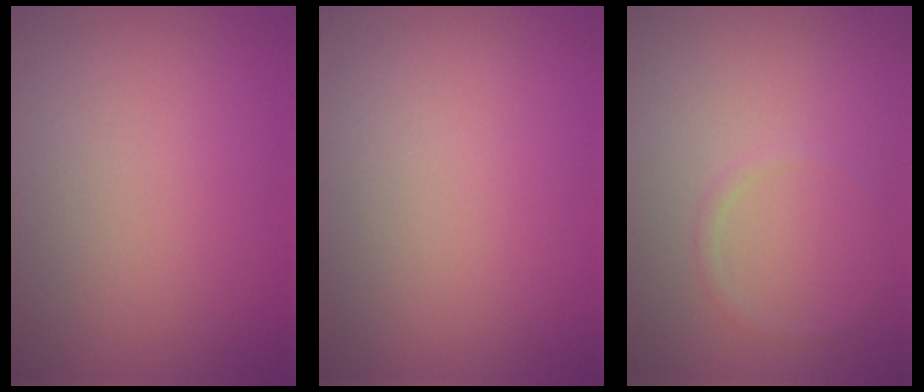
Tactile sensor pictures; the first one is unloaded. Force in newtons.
{"total": 0.0}
{"total": 0.5, "press": 0.5, "slide": 0.1}